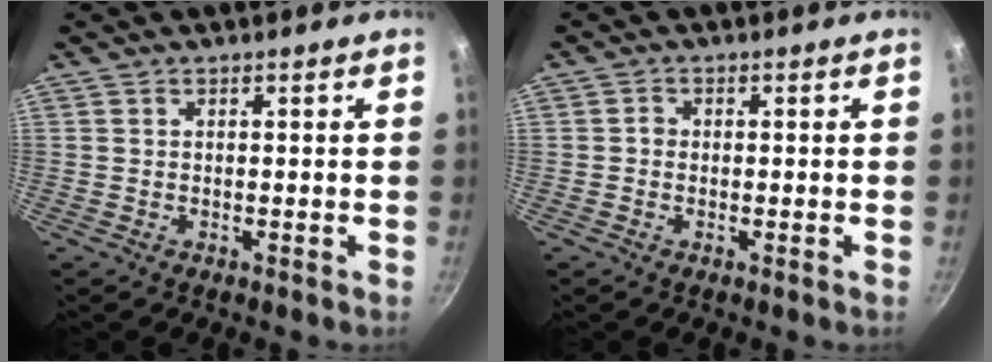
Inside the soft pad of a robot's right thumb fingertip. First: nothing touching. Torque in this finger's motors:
{"motor_torque": [0.03, 0.32, 0.30, 0.12, 0.02]}